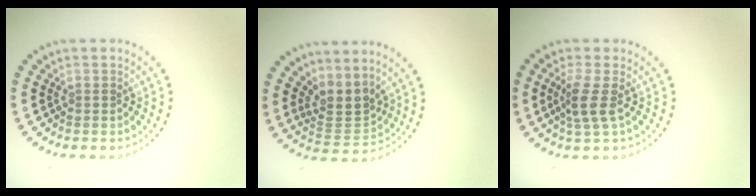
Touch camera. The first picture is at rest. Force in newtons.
{"total": 3.1, "press": 2.2, "slide": 2.2}
{"total": 2.5, "press": 1.9, "slide": 1.6}